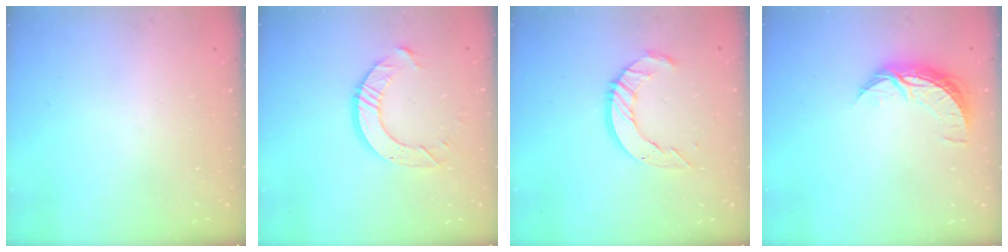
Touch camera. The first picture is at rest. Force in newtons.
{"total": 9.1, "press": 9.0, "slide": 0.7}
{"total": 10.8, "press": 10.8, "slide": 1.0}
{"total": 8.2, "press": 8.2, "slide": 0.4}